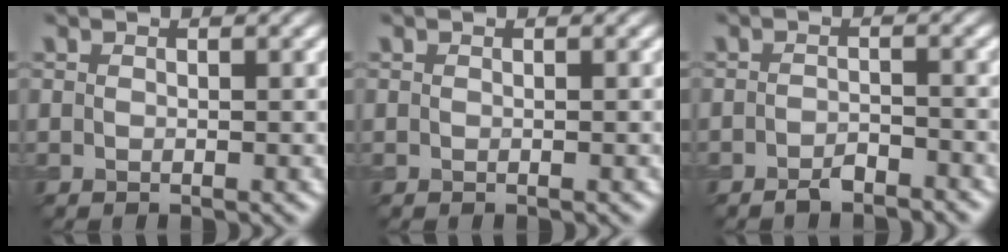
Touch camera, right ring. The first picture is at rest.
{"total": 0.0}
{"total": 2.0, "force": [-1.7, 0.6, 0.9], "torque": [-0.015, 0.003, -0.032]}